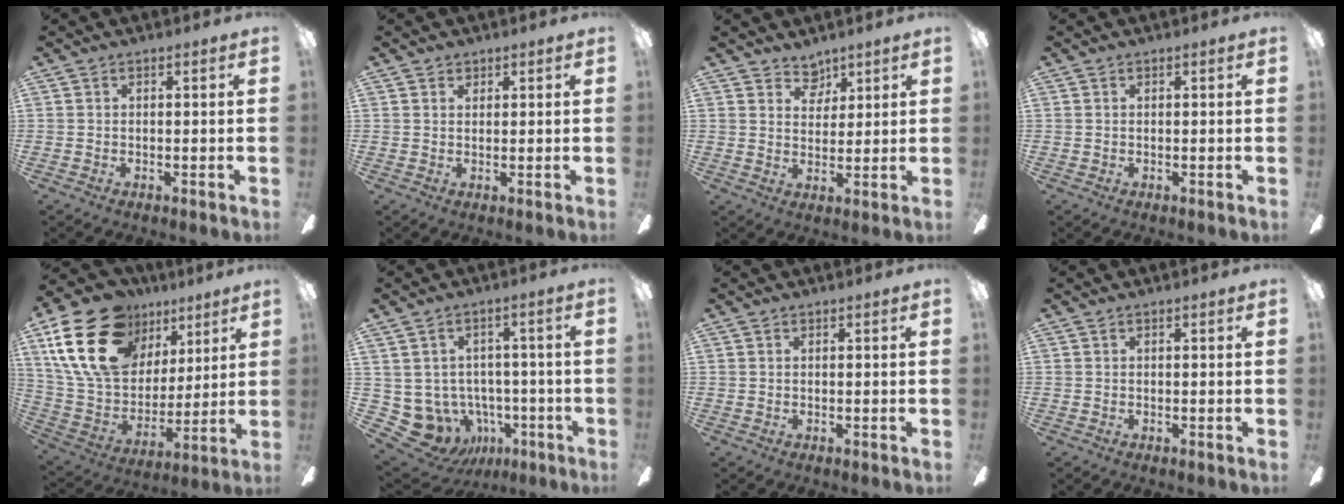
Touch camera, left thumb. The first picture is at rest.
{"total": 1.4, "force": [1.1, 0.8, 0.2], "torque": [0.004, -0.002, 0.019]}
{"total": 5.2, "force": [4.2, 2.9, 0.7], "torque": [-0.006, -0.022, 0.075]}
{"total": 0.0}
{"total": 24.5, "force": [12.8, 16.1, 13.3], "torque": [-0.269, -0.048, 0.238]}
{"total": 9.8, "force": [-2.5, 8.8, 3.6], "torque": [-0.112, -0.001, -0.032]}
{"total": 0.0}
{"total": 0.0}